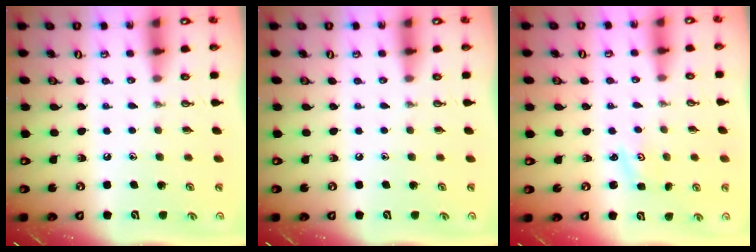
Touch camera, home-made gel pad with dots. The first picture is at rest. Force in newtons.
{"total": 0.0}
{"total": 1.4, "press": 1.4, "slide": 0.3}